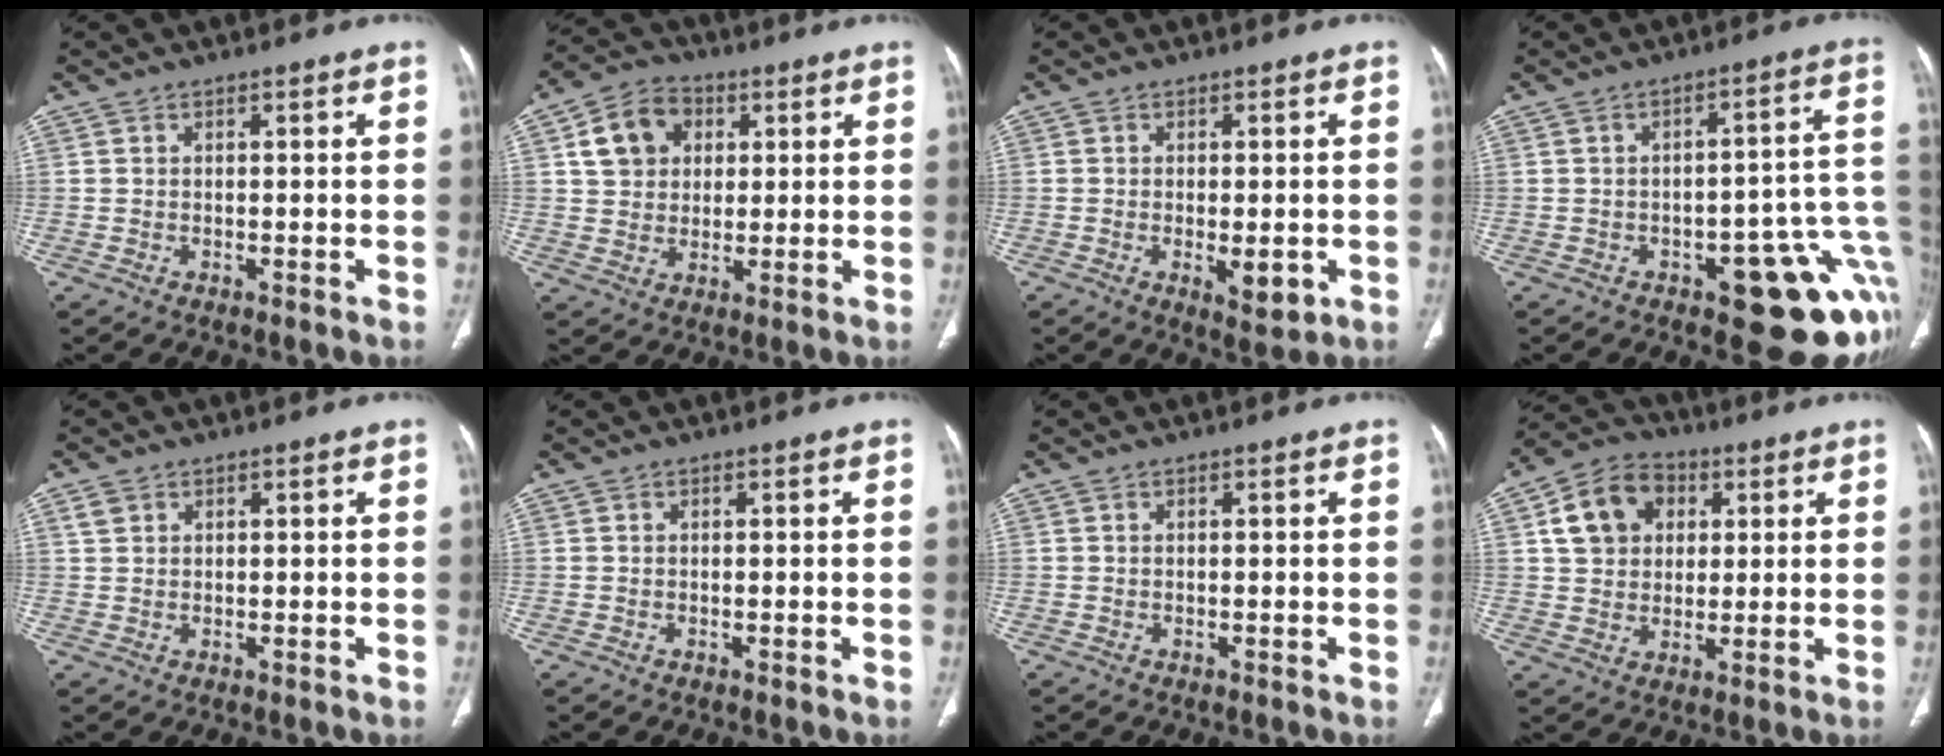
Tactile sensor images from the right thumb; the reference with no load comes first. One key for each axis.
{"total": 10.0, "fx": 3.0, "fy": 8.1, "fz": 5.0, "tx": -0.065, "ty": 0.002, "tz": 0.047}
{"total": 5.4, "fx": -1.4, "fy": 2.2, "fz": 4.7, "tx": -0.061, "ty": -0.010, "tz": -0.013}
{"total": 17.8, "fx": -5.6, "fy": 6.9, "fz": 15.4, "tx": -0.112, "ty": 0.035, "tz": -0.055}
{"total": 1.8, "fx": 1.0, "fy": 1.3, "fz": 0.7, "tx": -0.010, "ty": 0.002, "tz": 0.020}
{"total": 0.0}
{"total": 0.0}
{"total": 11.6, "fx": 3.4, "fy": 9.3, "fz": 6.2, "tx": -0.087, "ty": 0.004, "tz": 0.052}